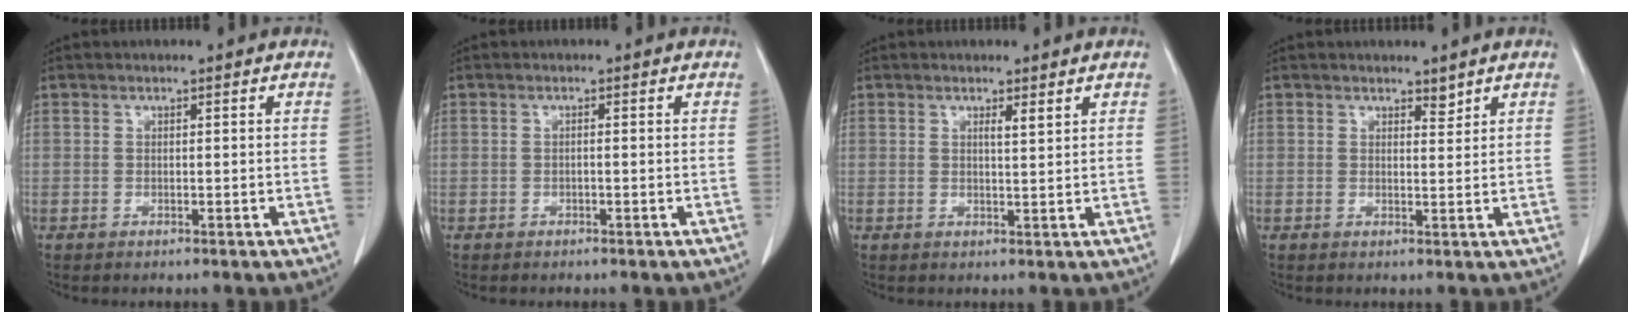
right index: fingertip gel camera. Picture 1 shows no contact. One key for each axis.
{"total": 0.5, "fx": -0.2, "fy": 0.1, "fz": 0.5, "tx": -0.007, "ty": 0.002, "tz": -0.005}
{"total": 1.5, "fx": 0.8, "fy": 0.1, "fz": 1.2, "tx": -0.022, "ty": -0.003, "tz": 0.013}
{"total": 1.3, "fx": 1.1, "fy": 0.5, "fz": 0.5, "tx": -0.006, "ty": -0.006, "tz": 0.015}